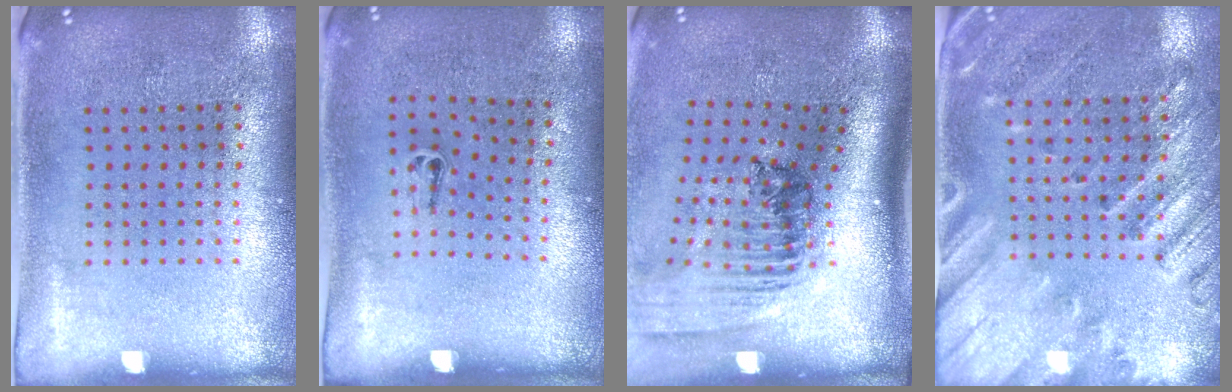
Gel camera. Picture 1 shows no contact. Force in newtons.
{"total": 0.5, "press": 0.3, "slide": 0.4}
{"total": 2.3, "press": 1.6, "slide": 1.6}
{"total": 2.4, "press": 2.0, "slide": 1.3}